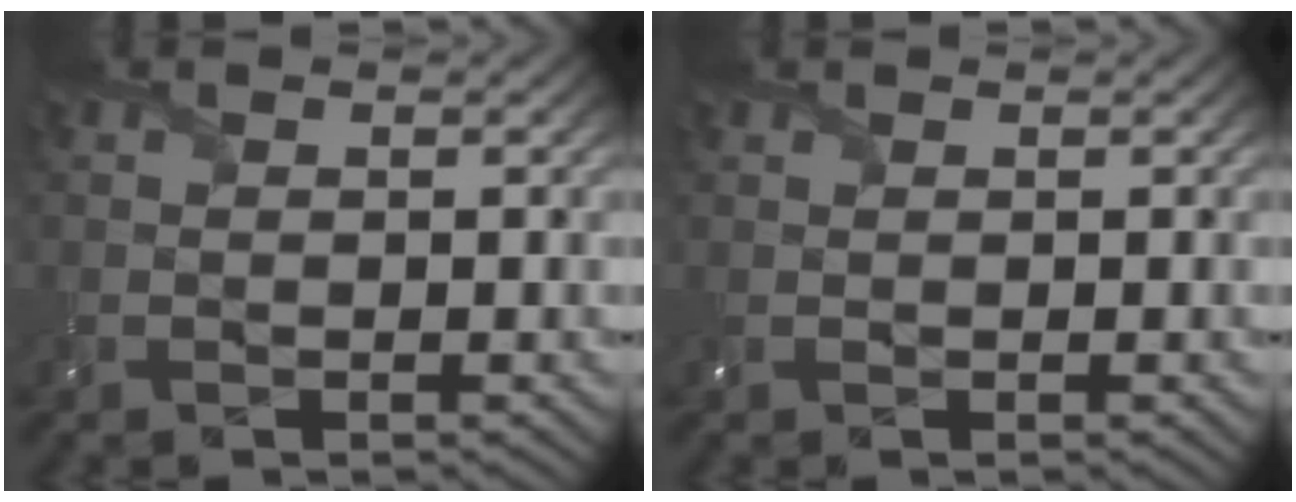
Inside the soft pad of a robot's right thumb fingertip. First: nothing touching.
{"total": 0.8, "force": [0.4, 0.3, 0.6], "torque": [-0.020, 0.002, 0.008]}